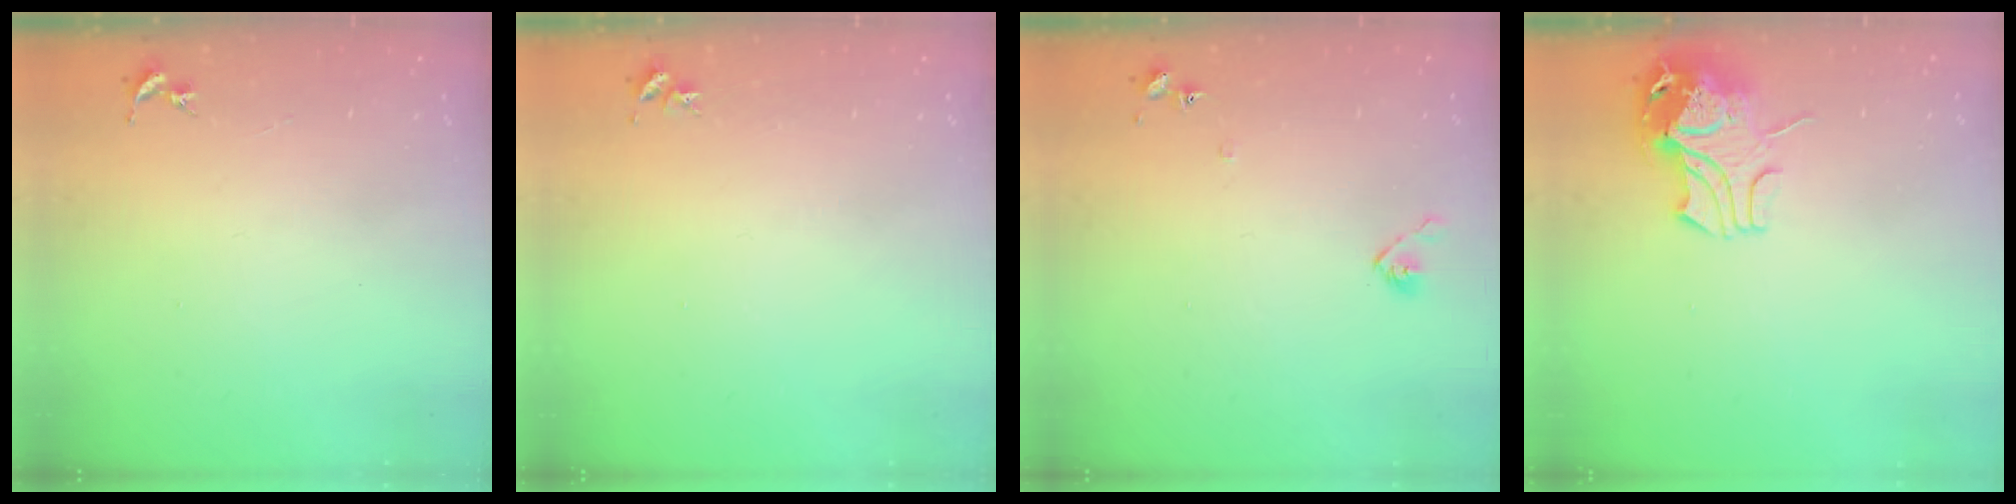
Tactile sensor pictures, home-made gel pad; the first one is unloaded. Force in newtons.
{"total": 3.2, "press": 3.2, "slide": 0.4}
{"total": 5.4, "press": 5.4, "slide": 0.4}
{"total": 11.5, "press": 11.4, "slide": 1.2}